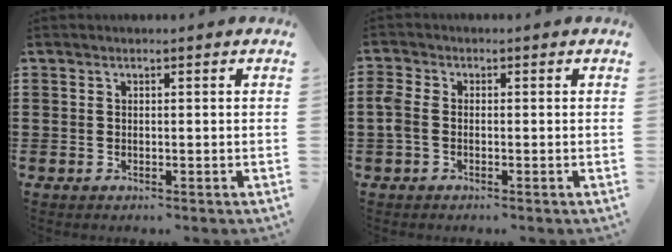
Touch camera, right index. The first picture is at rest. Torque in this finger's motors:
{"motor_torque": [0.56, -0.42, 0.29, 0.09]}